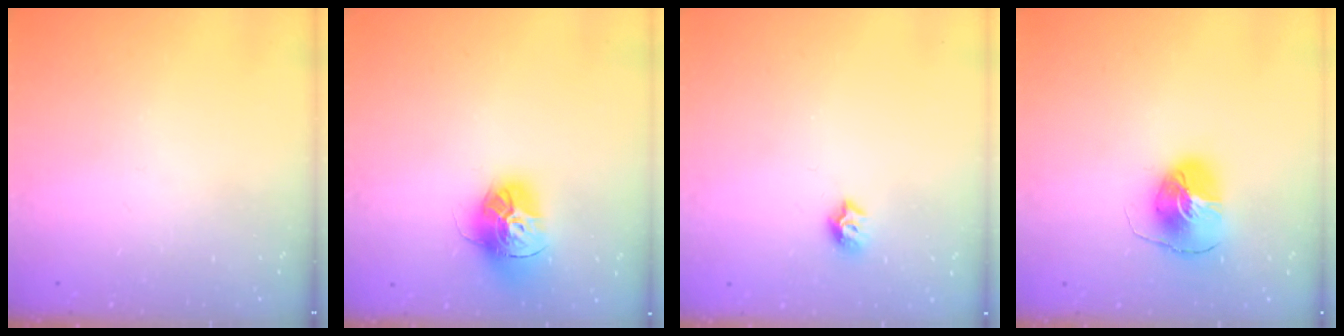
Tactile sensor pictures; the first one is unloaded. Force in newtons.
{"total": 14.7, "press": 14.6, "slide": 1.4}
{"total": 6.7, "press": 6.7, "slide": 0.8}
{"total": 8.2, "press": 8.1, "slide": 1.3}